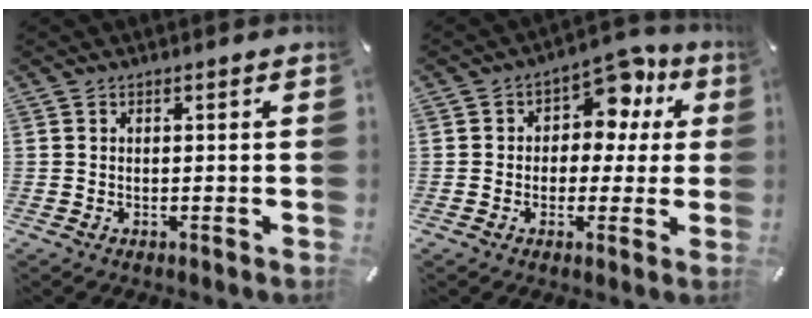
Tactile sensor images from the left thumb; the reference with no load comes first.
{"total": 10.4, "force": [4.4, 7.4, 5.8], "torque": [-0.077, -0.024, 0.075]}